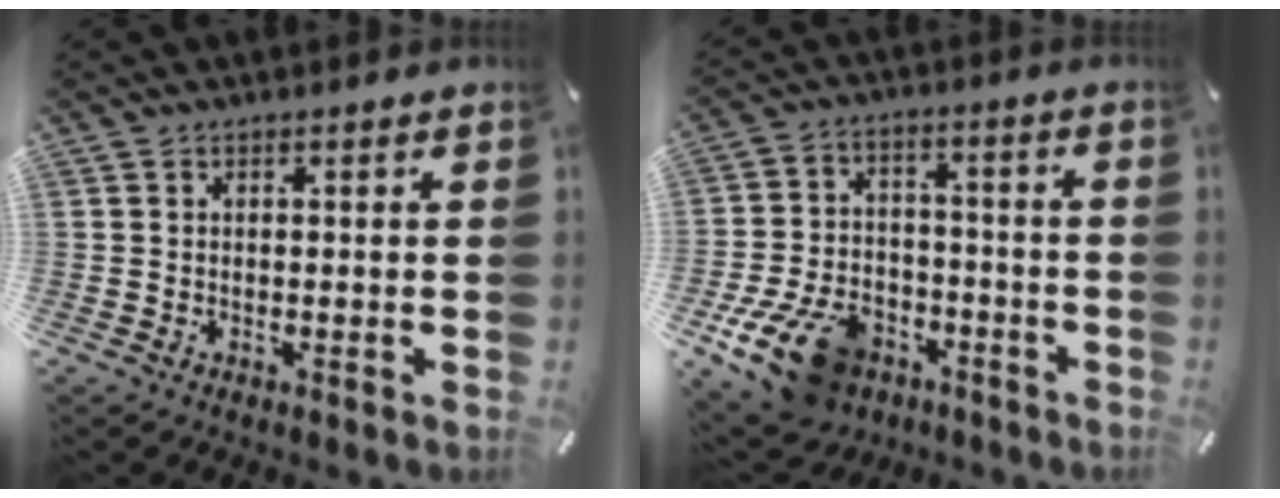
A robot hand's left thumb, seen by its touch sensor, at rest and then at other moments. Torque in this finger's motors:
{"motor_torque": [1.57, 2.72, 0.68, 0.51, 0.17]}